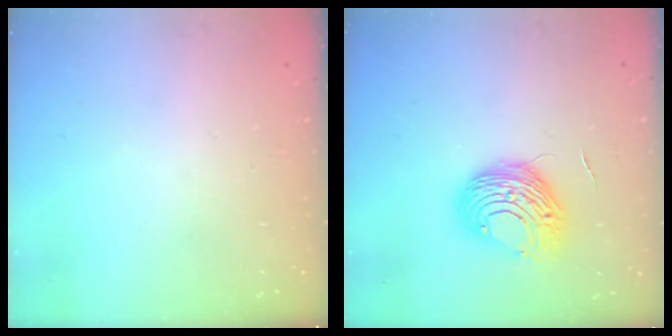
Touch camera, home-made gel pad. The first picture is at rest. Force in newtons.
{"total": 11.0, "press": 11.0, "slide": 0.2}